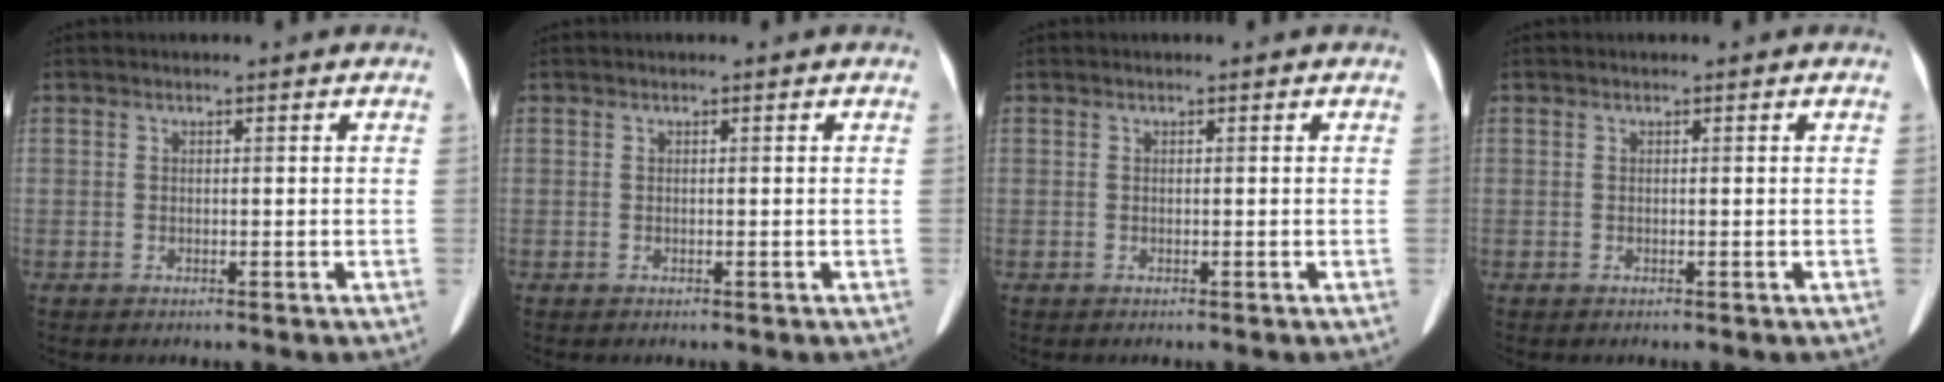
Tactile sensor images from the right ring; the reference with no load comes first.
{"total": 0.0}
{"total": 0.0}
{"total": 0.0}